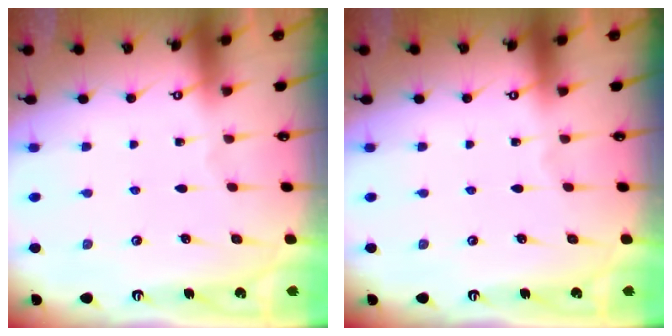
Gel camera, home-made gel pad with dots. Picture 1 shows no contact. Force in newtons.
{"total": 0.0}